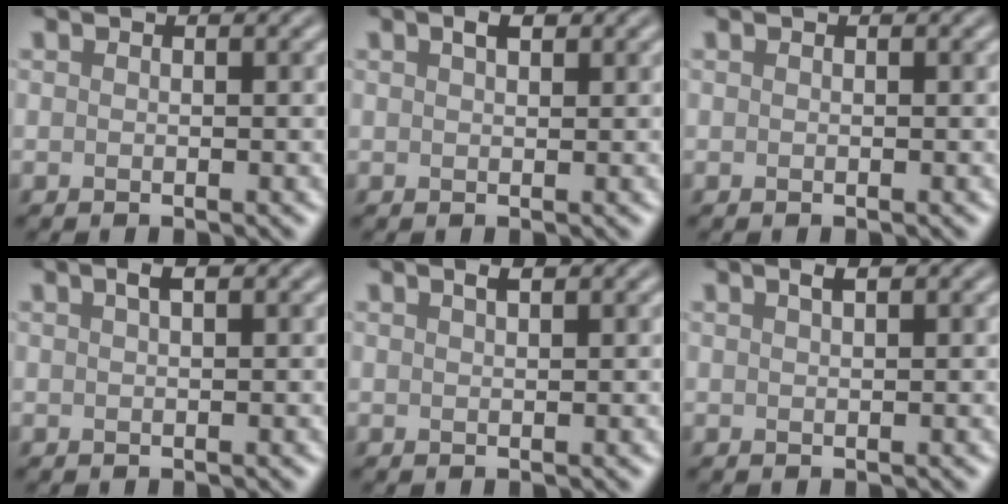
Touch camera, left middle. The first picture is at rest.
{"total": 1.4, "force": [0.9, 0.6, 1.0], "torque": [-0.018, 0.003, 0.016]}
{"total": 0.0}
{"total": 1.2, "force": [0.6, 0.3, 1.0], "torque": [-0.017, 0.004, 0.011]}
{"total": 1.0, "force": [0.7, 0.2, 0.6], "torque": [-0.011, 0.001, 0.011]}
{"total": 1.0, "force": [0.7, 0.2, 0.7], "torque": [-0.013, 0.001, 0.011]}